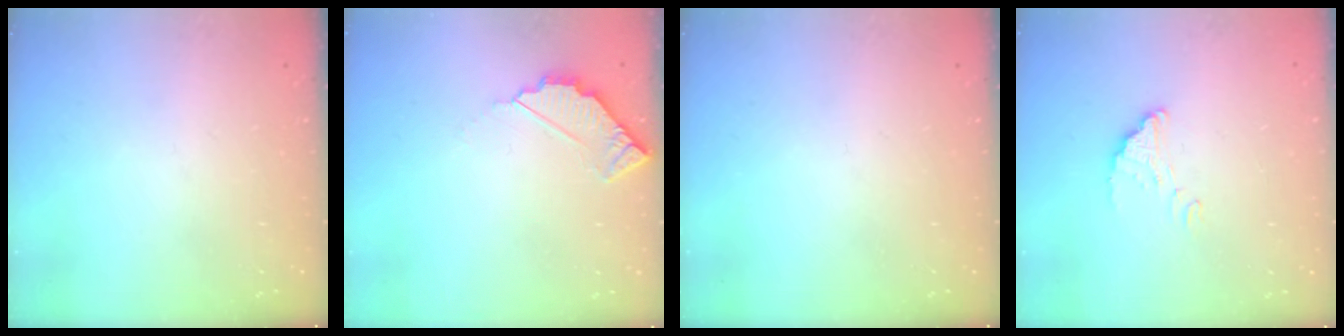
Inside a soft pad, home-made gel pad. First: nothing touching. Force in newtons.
{"total": 3.7, "press": 3.7, "slide": 0.3}
{"total": 0.0}
{"total": 1.8, "press": 1.8, "slide": 0.0}